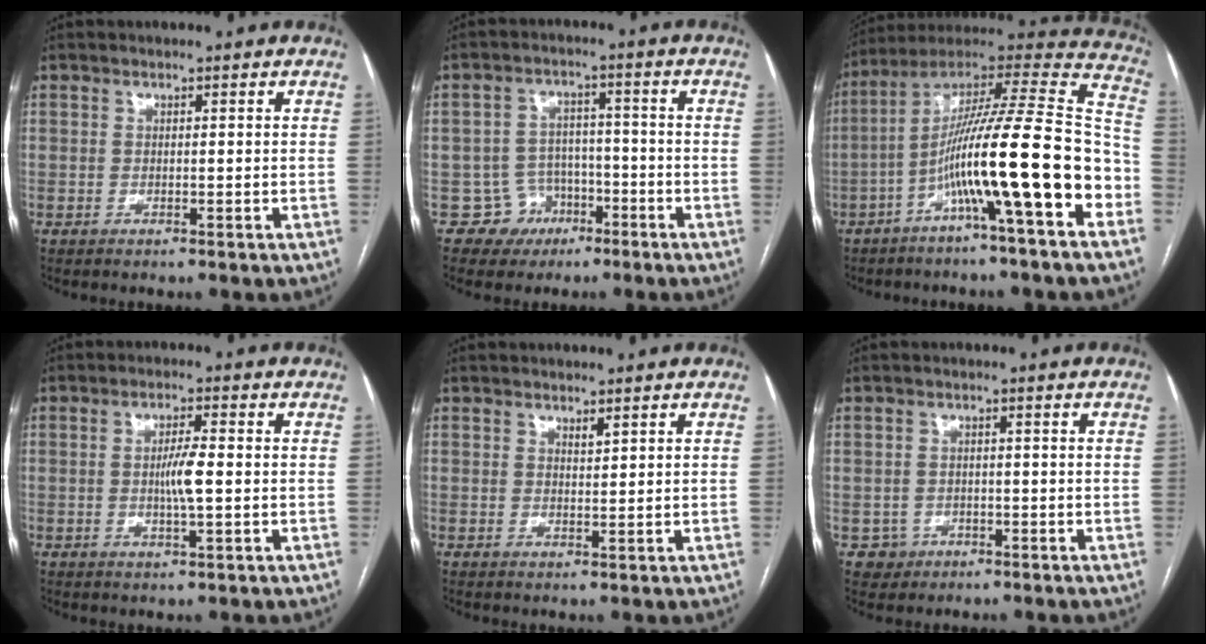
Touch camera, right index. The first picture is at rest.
{"total": 5.7, "force": [-2.7, 4.9, -0.4], "torque": [0.019, 0.016, -0.037]}
{"total": 21.9, "force": [-7.1, 0.3, 20.7], "torque": [-0.315, 0.015, -0.124]}
{"total": 4.3, "force": [-0.3, 0.4, 4.2], "torque": [-0.079, -0.002, -0.005]}
{"total": 0.9, "force": [0.8, 0.0, 0.5], "torque": [-0.011, -0.004, 0.014]}
{"total": 2.9, "force": [-1.1, 2.7, -0.2], "torque": [0.013, 0.014, -0.013]}